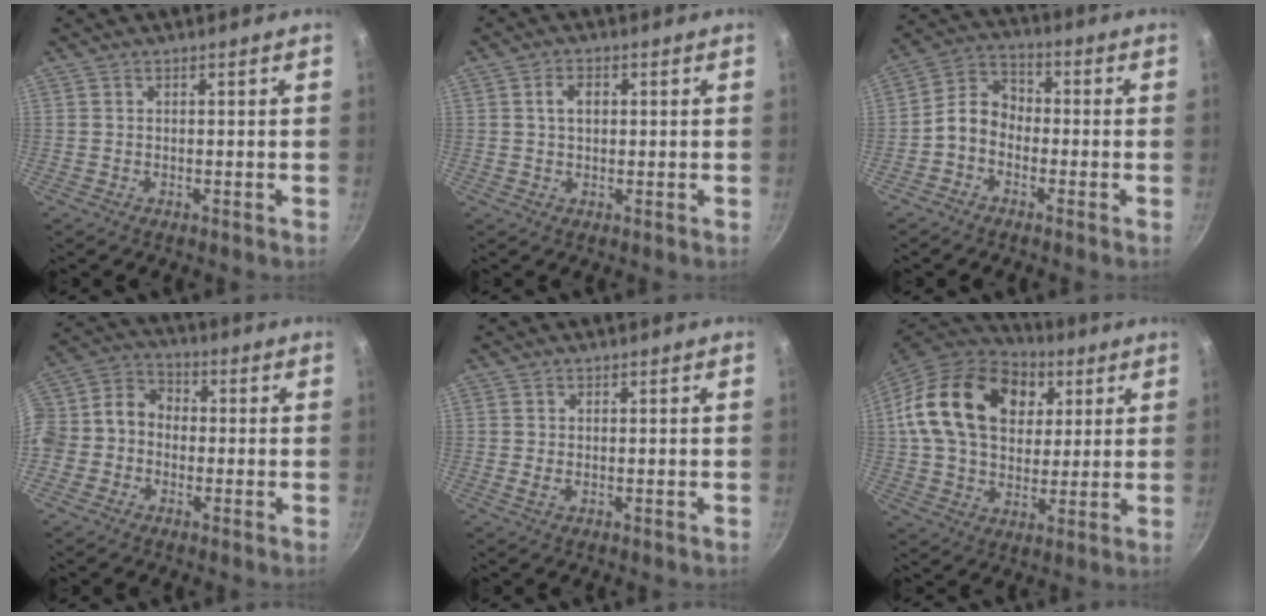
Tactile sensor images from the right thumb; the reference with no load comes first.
{"total": 3.5, "force": [0.8, 2.3, 2.5], "torque": [-0.032, 0.005, 0.011]}
{"total": 6.9, "force": [-2.2, 5.2, 3.9], "torque": [-0.057, 0.036, -0.061]}
{"total": 11.5, "force": [-1.6, 10.0, 5.5], "torque": [-0.081, 0.041, -0.054]}
{"total": 0.7, "force": [0.1, 0.2, 0.7], "torque": [-0.015, -0.003, 0.001]}
{"total": 23.7, "force": [6.9, 16.8, 15.3], "torque": [-0.245, 0.004, 0.112]}